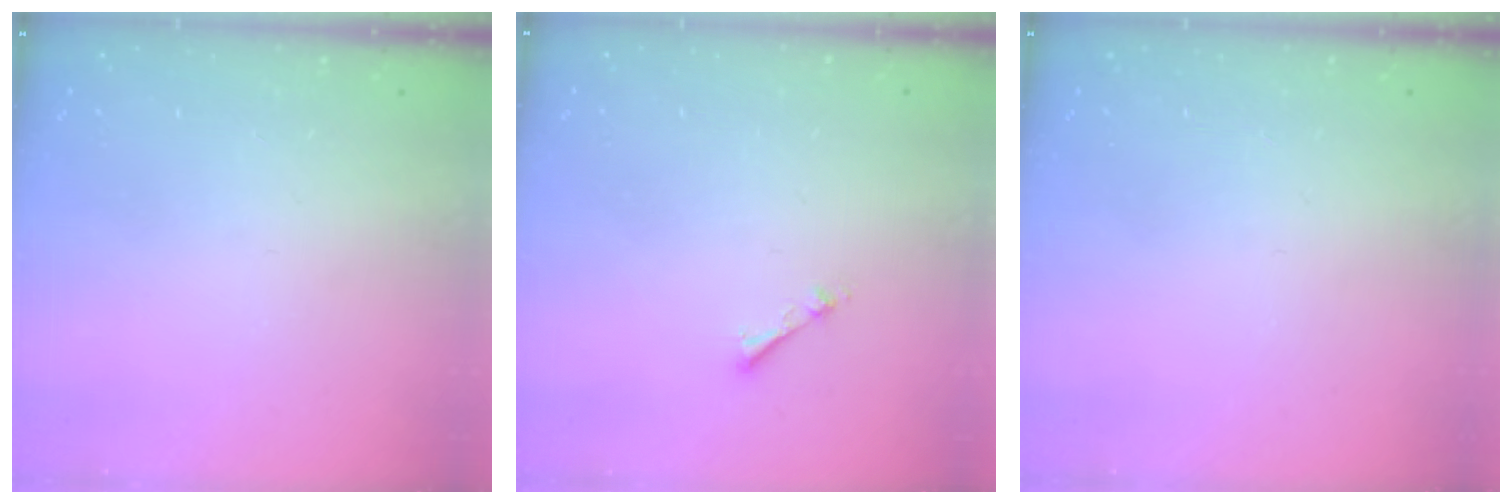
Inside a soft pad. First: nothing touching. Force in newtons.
{"total": 2.7, "press": 2.7, "slide": 0.4}
{"total": 0.0}